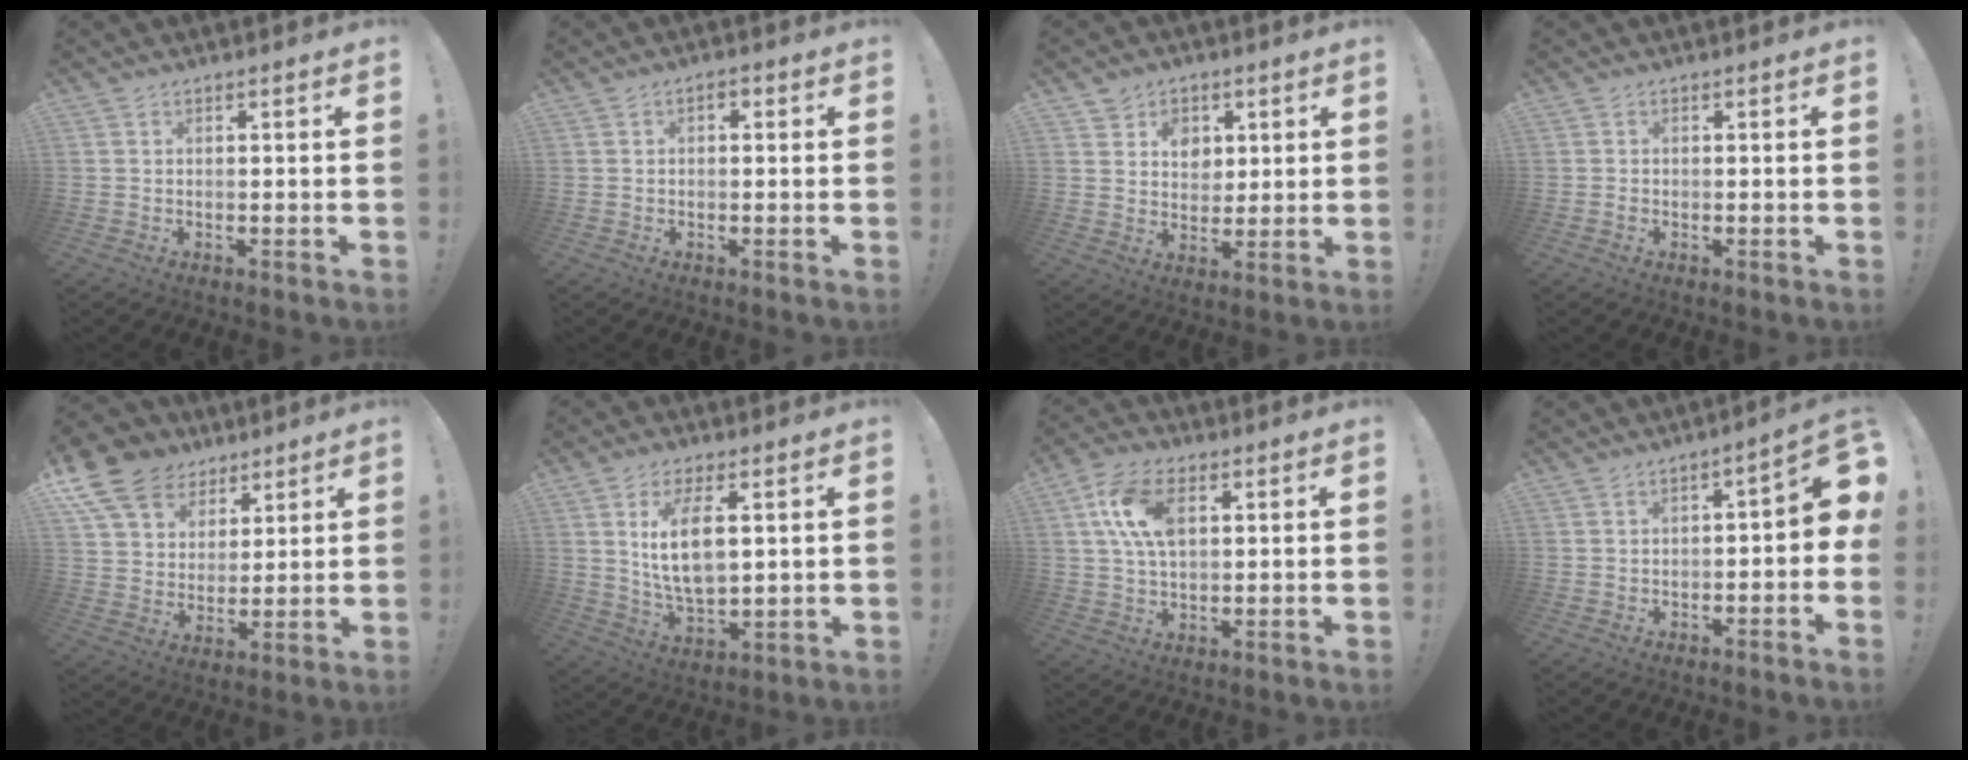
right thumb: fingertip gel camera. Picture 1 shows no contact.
{"total": 1.6, "force": [-0.5, 1.2, 1.0], "torque": [-0.014, 0.006, -0.012]}
{"total": 8.0, "force": [3.4, 6.9, 1.8], "torque": [-0.022, -0.025, 0.069]}
{"total": 0.7, "force": [-0.6, 0.3, 0.2], "torque": [-0.010, 0.004, -0.010]}
{"total": 13.9, "force": [8.4, 10.0, 4.8], "torque": [-0.084, -0.054, 0.170]}
{"total": 12.3, "force": [3.7, 5.9, 10.1], "torque": [-0.186, -0.018, 0.062]}
{"total": 12.5, "force": [3.7, 7.3, 9.5], "torque": [-0.184, 0.004, 0.068]}
{"total": 4.8, "force": [-0.6, 1.2, 4.7], "torque": [-0.055, -0.007, -0.013]}